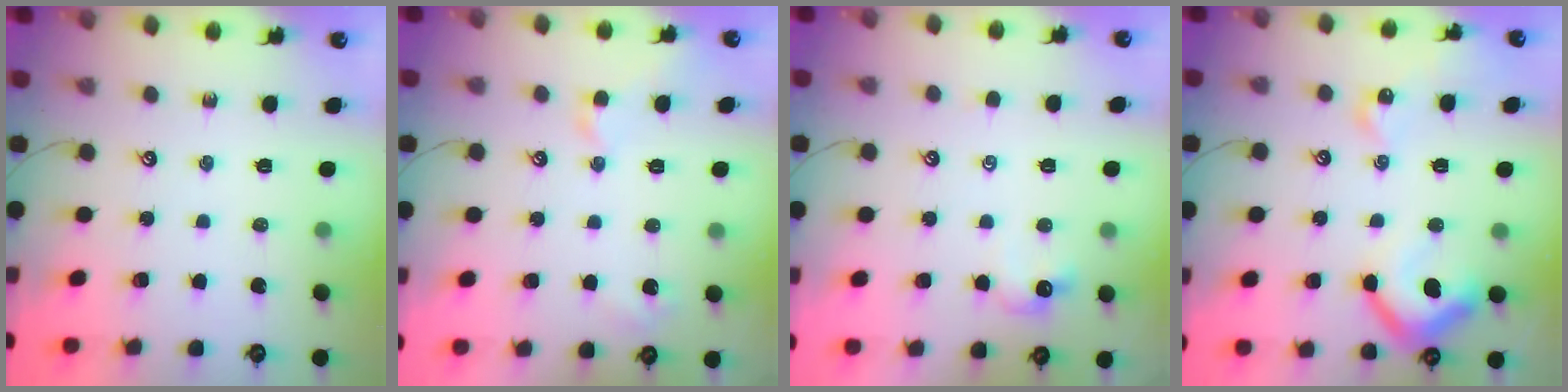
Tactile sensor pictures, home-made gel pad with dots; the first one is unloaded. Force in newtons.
{"total": 3.3, "press": 3.2, "slide": 0.7}
{"total": 2.2, "press": 2.1, "slide": 0.7}
{"total": 11.4, "press": 11.4, "slide": 0.8}